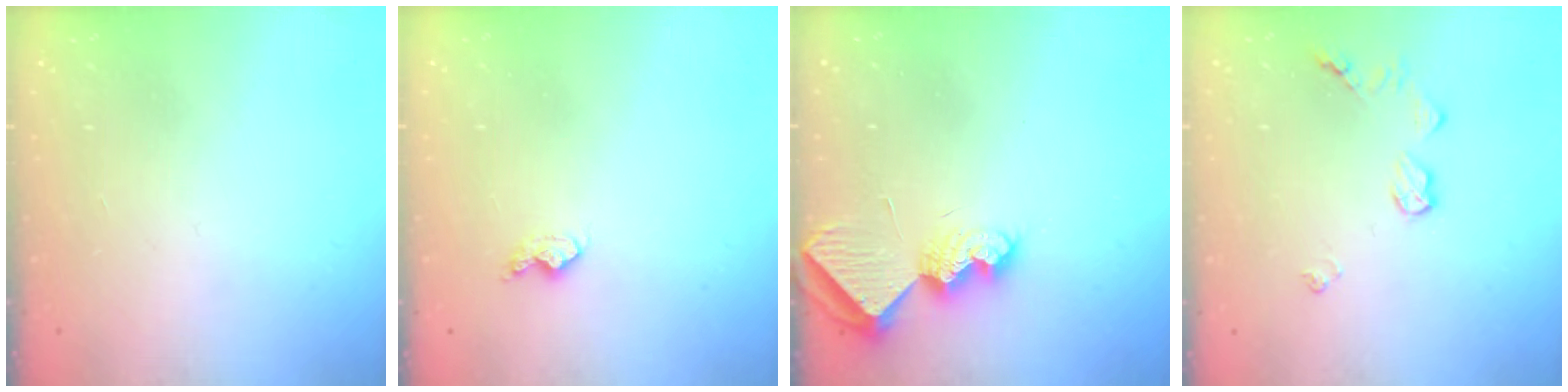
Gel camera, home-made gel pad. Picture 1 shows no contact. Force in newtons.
{"total": 6.4, "press": 6.3, "slide": 0.8}
{"total": 9.1, "press": 9.1, "slide": 0.2}
{"total": 6.3, "press": 6.3, "slide": 0.5}